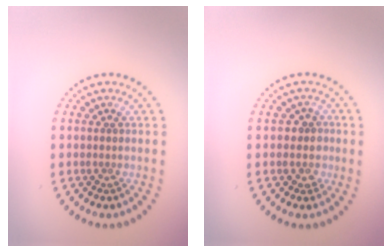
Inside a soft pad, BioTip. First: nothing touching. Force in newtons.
{"total": 2.0, "press": 1.7, "slide": 0.9}